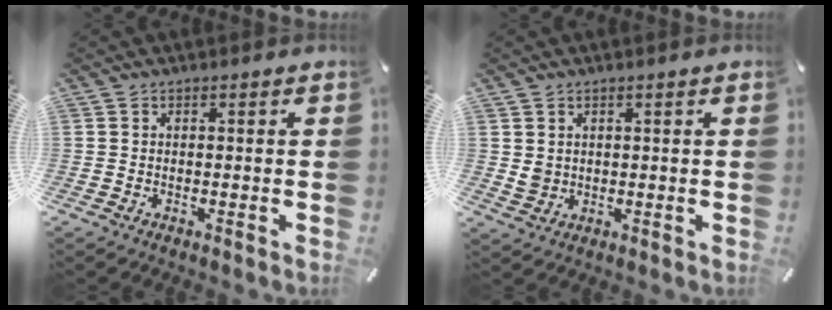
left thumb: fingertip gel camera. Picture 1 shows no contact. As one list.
[{"total": 2.6, "force": [1.1, 2.3, 0.6], "torque": [-0.005, 0.000, 0.020]}]